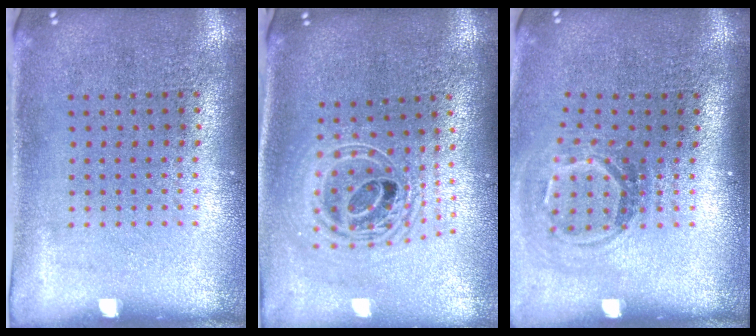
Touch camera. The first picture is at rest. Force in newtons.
{"total": 2.2, "press": 1.7, "slide": 1.5}
{"total": 1.9, "press": 1.2, "slide": 1.4}